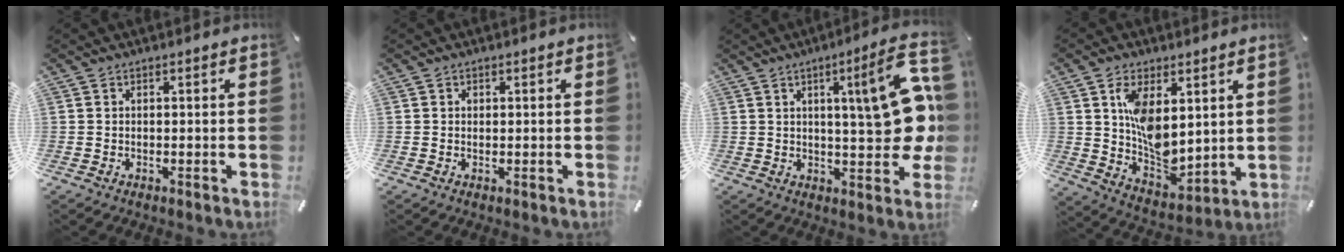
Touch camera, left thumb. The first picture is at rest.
{"total": 0.7, "force": [0.1, 0.6, 0.3], "torque": [0.000, 0.000, 0.000]}
{"total": 20.2, "force": [3.7, 5.5, 19.1], "torque": [-0.246, -0.023, 0.049]}
{"total": 11.1, "force": [3.2, 7.1, 7.9], "torque": [-0.143, -0.020, 0.062]}